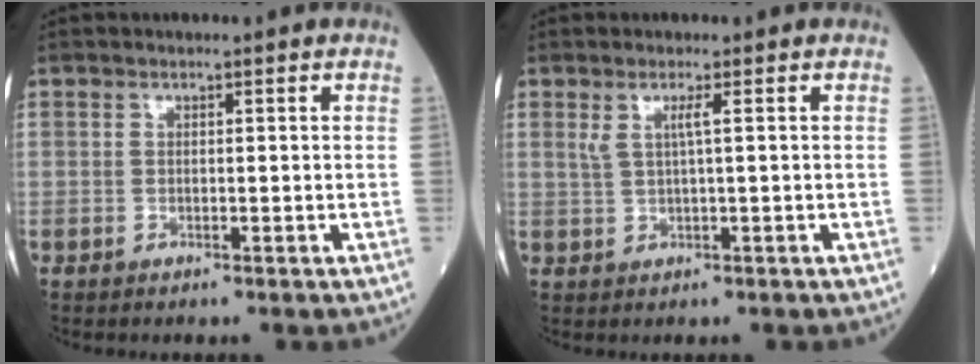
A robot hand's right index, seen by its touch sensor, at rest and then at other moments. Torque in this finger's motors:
{"motor_torque": [-0.10, -0.15, -0.04, 0.03]}